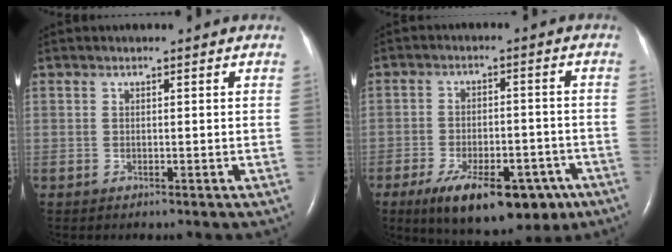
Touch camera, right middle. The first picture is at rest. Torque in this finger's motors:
{"motor_torque": [1.21, -0.93, 0.36, 0.14]}